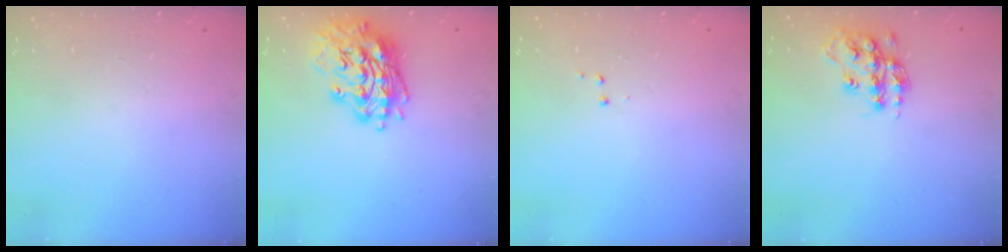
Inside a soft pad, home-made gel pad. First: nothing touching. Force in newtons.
{"total": 17.1, "press": 16.9, "slide": 2.4}
{"total": 2.9, "press": 2.8, "slide": 0.4}
{"total": 15.0, "press": 15.0, "slide": 1.0}